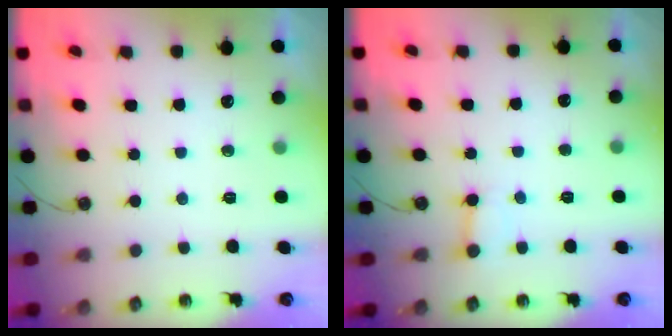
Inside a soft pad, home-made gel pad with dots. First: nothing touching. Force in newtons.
{"total": 2.6, "press": 2.6, "slide": 0.4}